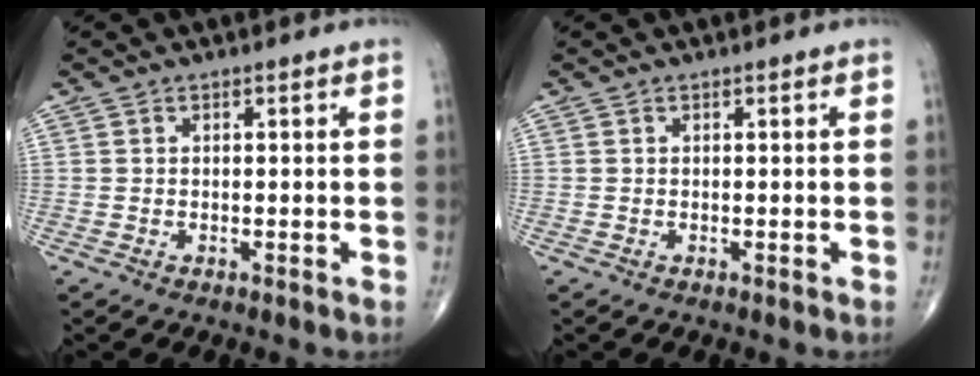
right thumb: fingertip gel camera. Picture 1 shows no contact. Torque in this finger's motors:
{"motor_torque": [-0.13, 0.13, 0.06, 0.13, 0.00]}